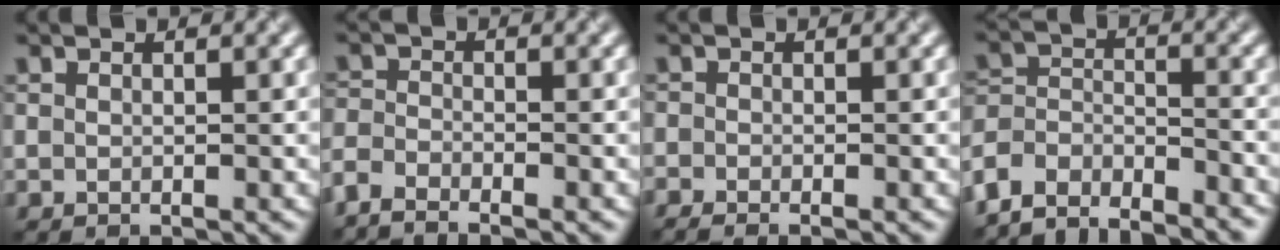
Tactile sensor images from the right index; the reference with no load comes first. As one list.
[{"total": 2.8, "force": [-2.6, 0.3, 0.8], "torque": [-0.026, -0.003, -0.063]}, {"total": 1.4, "force": [-1.3, 0.1, 0.6], "torque": [-0.014, -0.004, -0.029]}, {"total": 6.5, "force": [-6.0, 2.1, 1.5], "torque": [-0.030, -0.004, -0.113]}]